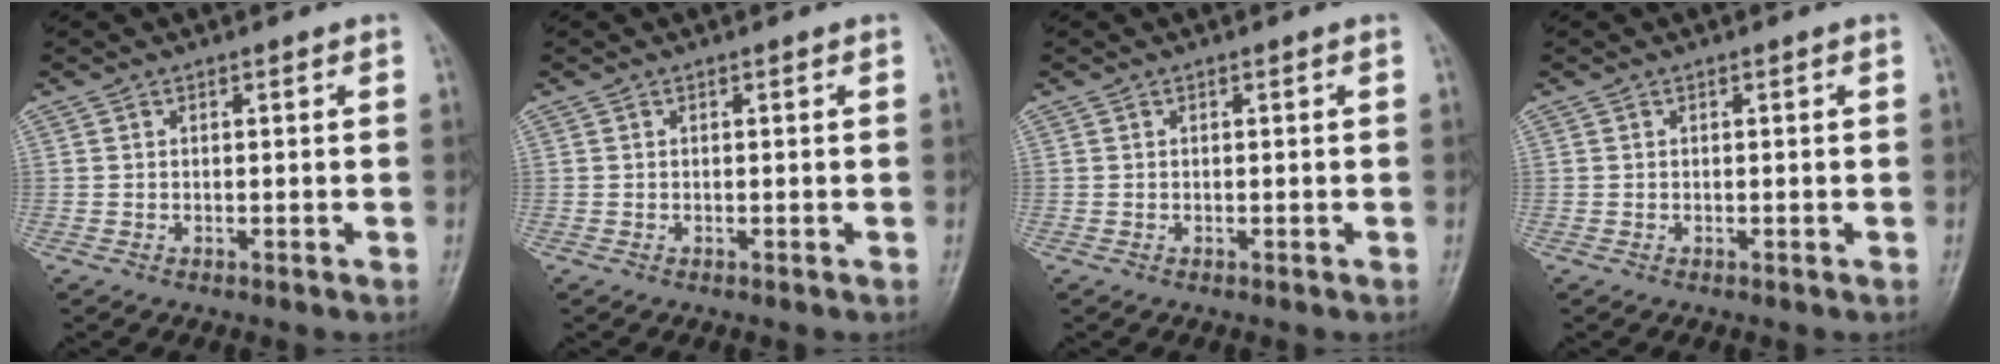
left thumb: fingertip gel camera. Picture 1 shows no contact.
{"total": 0.0}
{"total": 0.0}
{"total": 0.0}